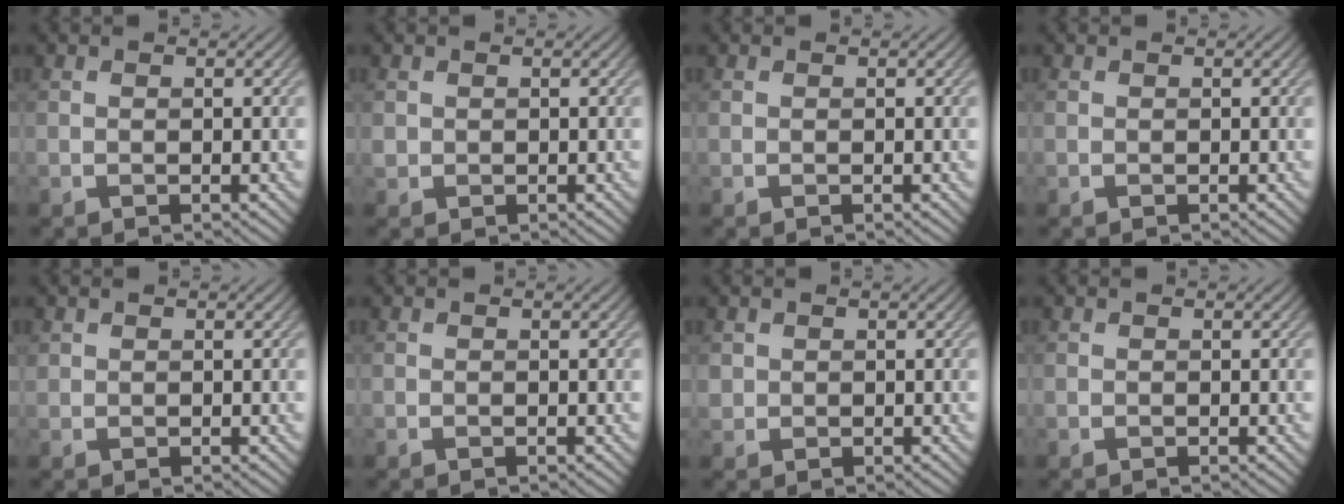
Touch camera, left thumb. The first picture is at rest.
{"total": 0.8, "force": [0.3, 0.7, 0.1], "torque": [-0.004, -0.003, 0.006]}
{"total": 0.0}
{"total": 0.0}
{"total": 0.6, "force": [0.5, 0.3, 0.1], "torque": [-0.002, -0.001, 0.012]}
{"total": 0.0}
{"total": 1.0, "force": [0.5, 0.9, 0.1], "torque": [-0.004, -0.003, 0.011]}
{"total": 0.0}